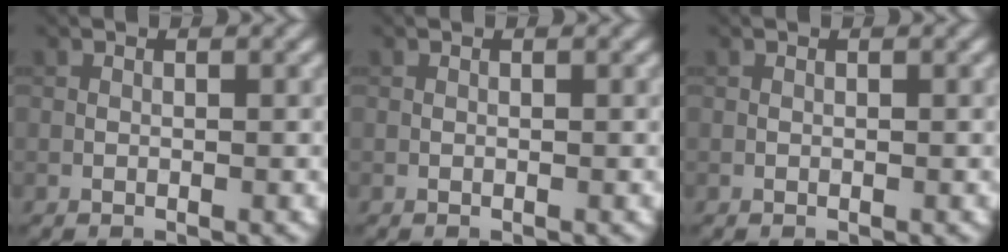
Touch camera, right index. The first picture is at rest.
{"total": 0.0}
{"total": 0.0}